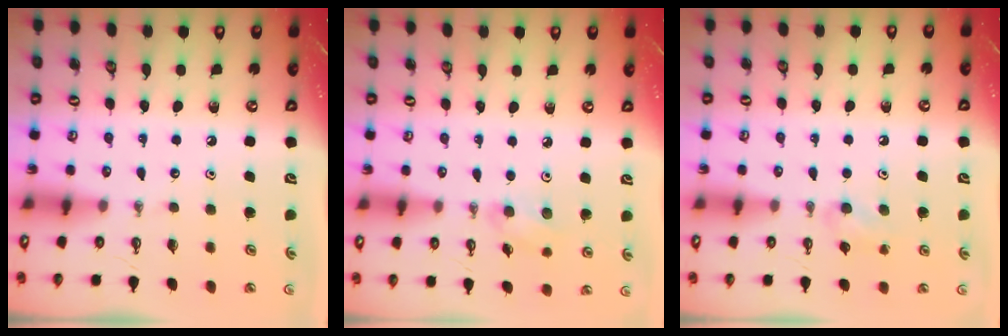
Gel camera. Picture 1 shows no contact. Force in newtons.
{"total": 5.9, "press": 5.1, "slide": 3.0}
{"total": 9.9, "press": 6.3, "slide": 7.7}